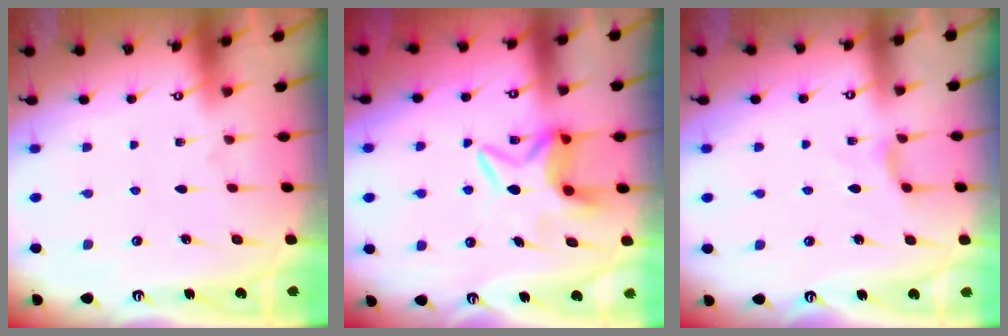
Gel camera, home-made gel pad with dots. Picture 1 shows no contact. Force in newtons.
{"total": 7.7, "press": 7.7, "slide": 0.5}
{"total": 3.9, "press": 3.8, "slide": 0.6}